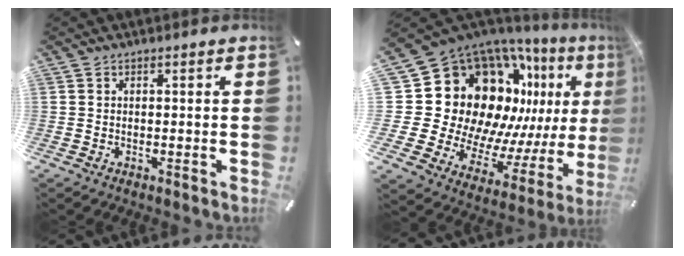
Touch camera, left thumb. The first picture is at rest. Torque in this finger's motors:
{"motor_torque": [1.17, 1.19, 1.22, -0.95, 0.37]}